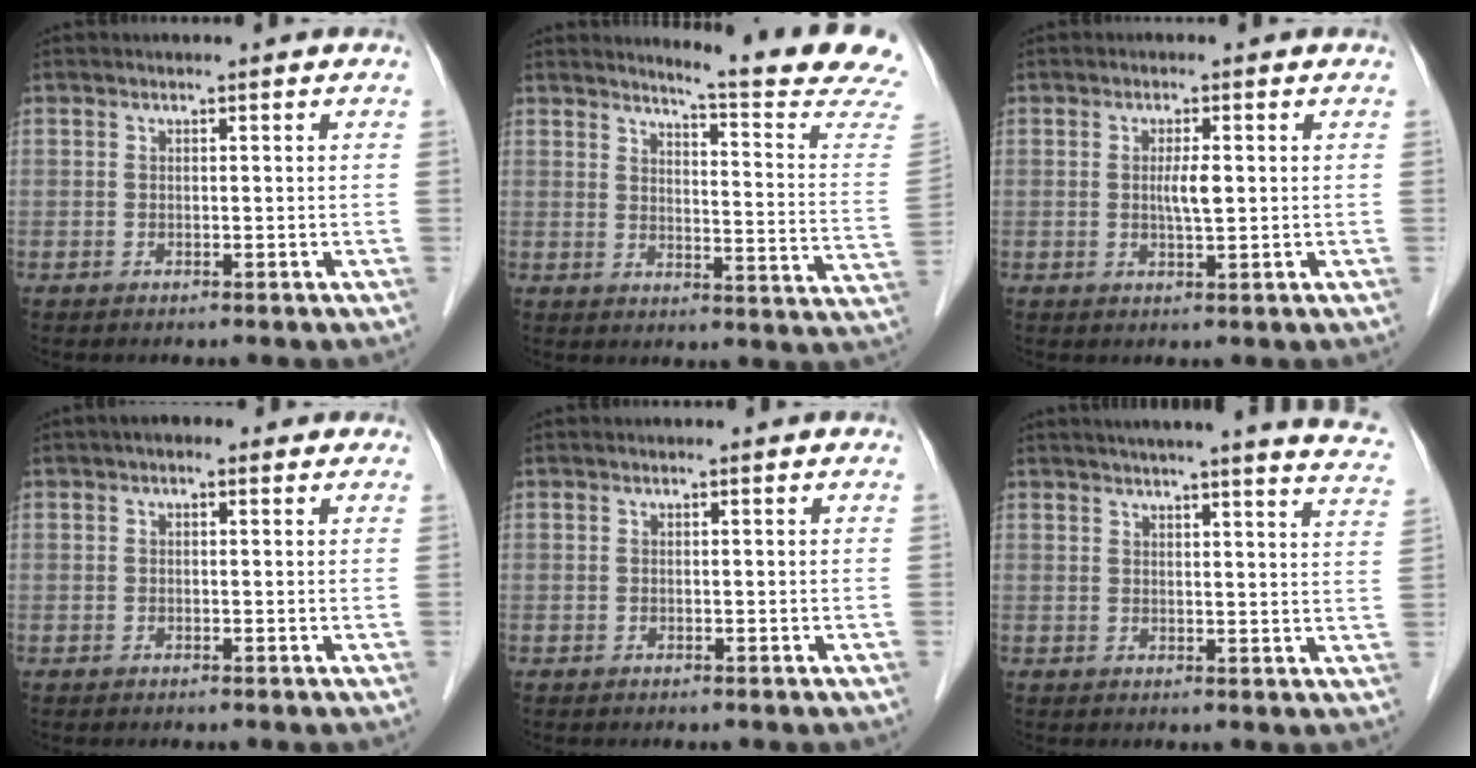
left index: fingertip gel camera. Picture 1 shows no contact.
{"total": 15.6, "force": [14.7, -2.2, 5.0], "torque": [-0.076, -0.118, 0.162]}
{"total": 2.6, "force": [0.2, 0.3, 2.6], "torque": [-0.048, -0.001, 0.004]}
{"total": 1.8, "force": [0.9, 1.1, 1.1], "torque": [-0.020, 0.018, 0.006]}
{"total": 0.0}
{"total": 19.5, "force": [17.3, 0.2, 8.9], "torque": [-0.117, -0.037, 0.193]}